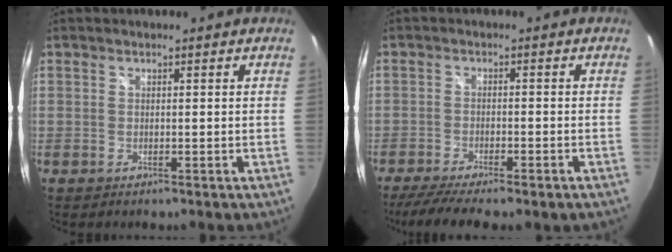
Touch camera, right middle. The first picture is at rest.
{"total": 9.9, "force": [-7.8, 1.5, 5.9], "torque": [-0.125, -0.032, -0.122]}